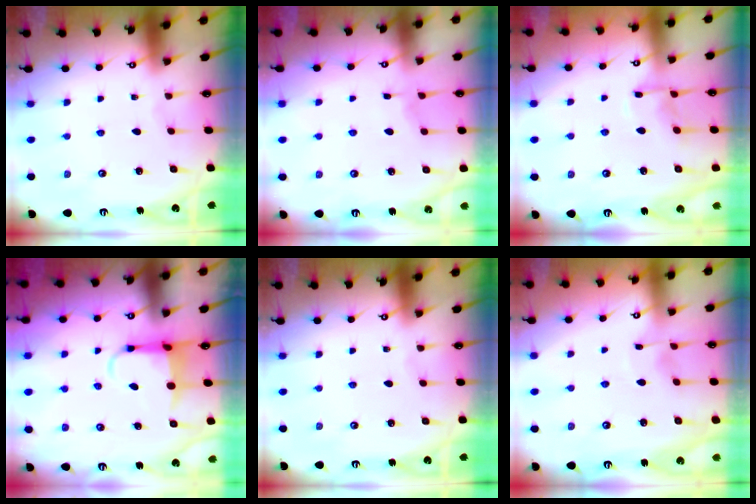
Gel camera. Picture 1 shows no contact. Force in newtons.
{"total": 3.3, "press": 3.3, "slide": 0.3}
{"total": 7.2, "press": 7.2, "slide": 0.8}
{"total": 5.0, "press": 4.9, "slide": 1.1}
{"total": 0.0}
{"total": 3.3, "press": 3.2, "slide": 0.4}